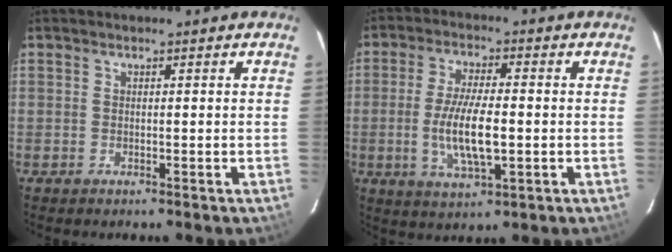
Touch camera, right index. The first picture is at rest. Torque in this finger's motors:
{"motor_torque": [0.85, -0.51, 0.56, 0.17]}